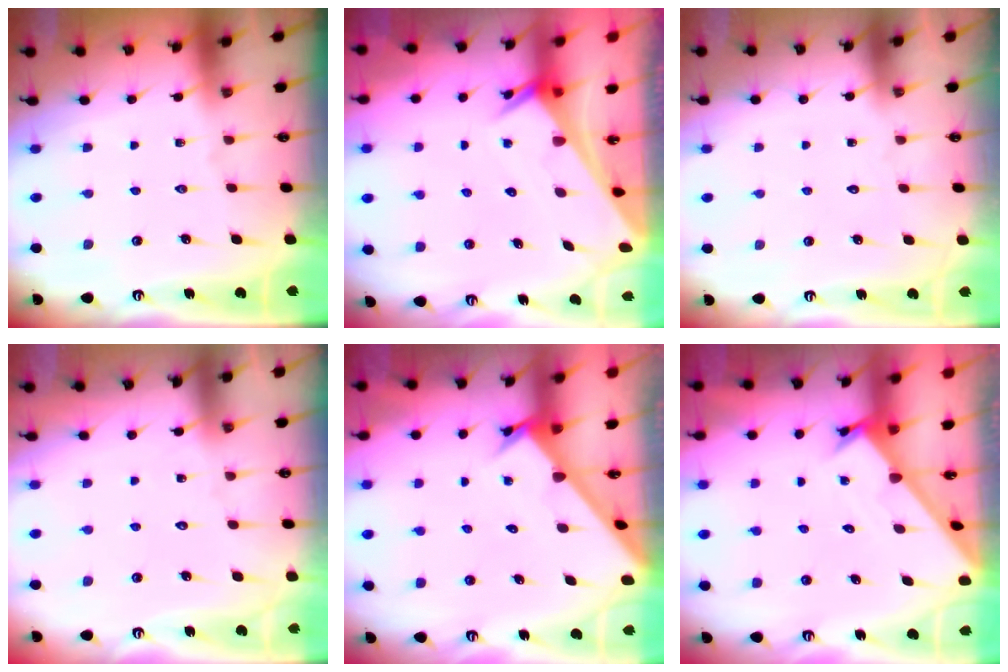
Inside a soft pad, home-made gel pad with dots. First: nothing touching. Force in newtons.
{"total": 2.6, "press": 2.6, "slide": 0.2}
{"total": 1.4, "press": 1.4, "slide": 0.1}
{"total": 5.4, "press": 5.4, "slide": 0.5}
{"total": 2.5, "press": 2.5, "slide": 0.3}
{"total": 1.7, "press": 1.7, "slide": 0.1}